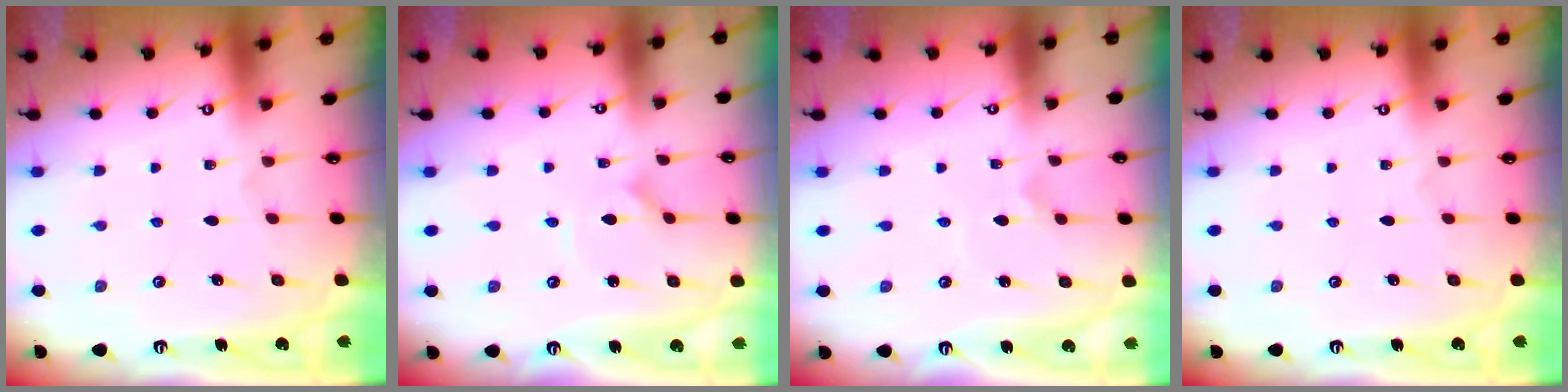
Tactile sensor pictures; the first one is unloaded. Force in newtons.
{"total": 0.9, "press": 0.9, "slide": 0.0}
{"total": 1.7, "press": 1.7, "slide": 0.1}
{"total": 0.0}